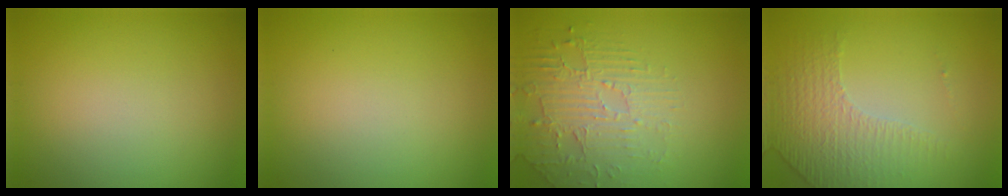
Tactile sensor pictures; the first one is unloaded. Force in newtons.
{"total": 0.0}
{"total": 2.6, "press": 2.1, "slide": 1.5}
{"total": 4.4, "press": 2.8, "slide": 3.3}